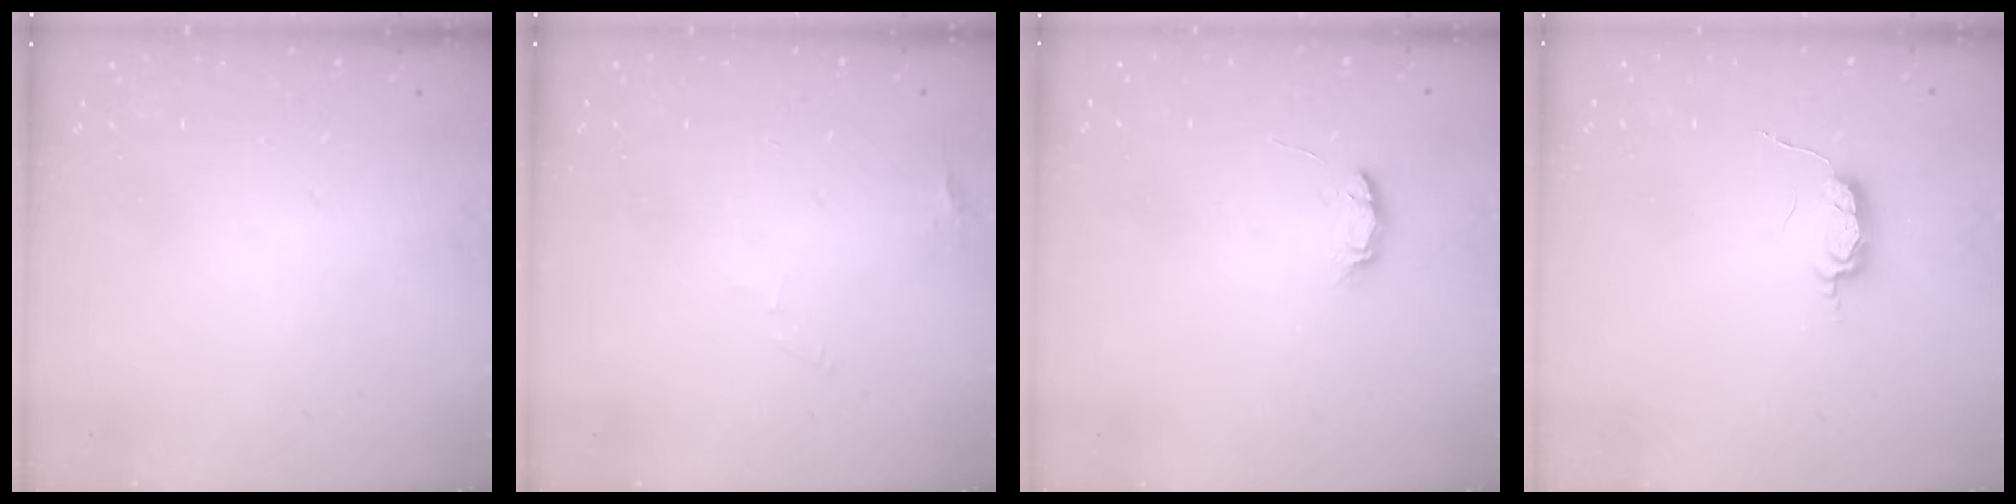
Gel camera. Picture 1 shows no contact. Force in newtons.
{"total": 2.9, "press": 2.9, "slide": 0.2}
{"total": 4.0, "press": 3.9, "slide": 0.5}
{"total": 5.3, "press": 5.3, "slide": 0.7}